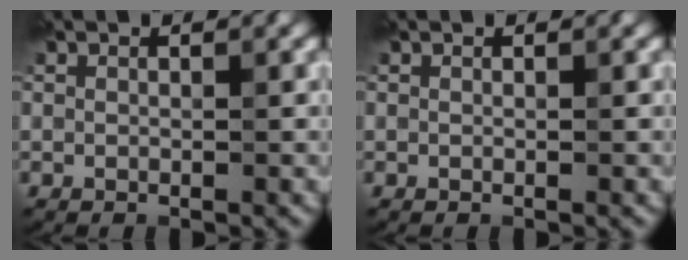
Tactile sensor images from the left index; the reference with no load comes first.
{"total": 0.0}